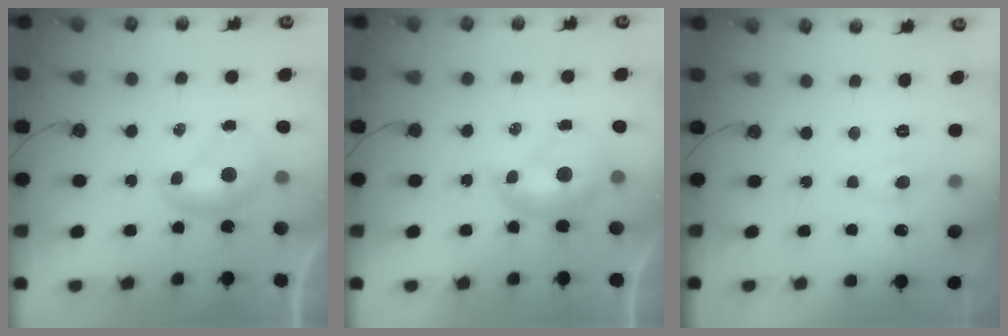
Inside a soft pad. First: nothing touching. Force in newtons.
{"total": 1.6, "press": 1.6, "slide": 0.4}
{"total": 2.4, "press": 2.3, "slide": 0.8}